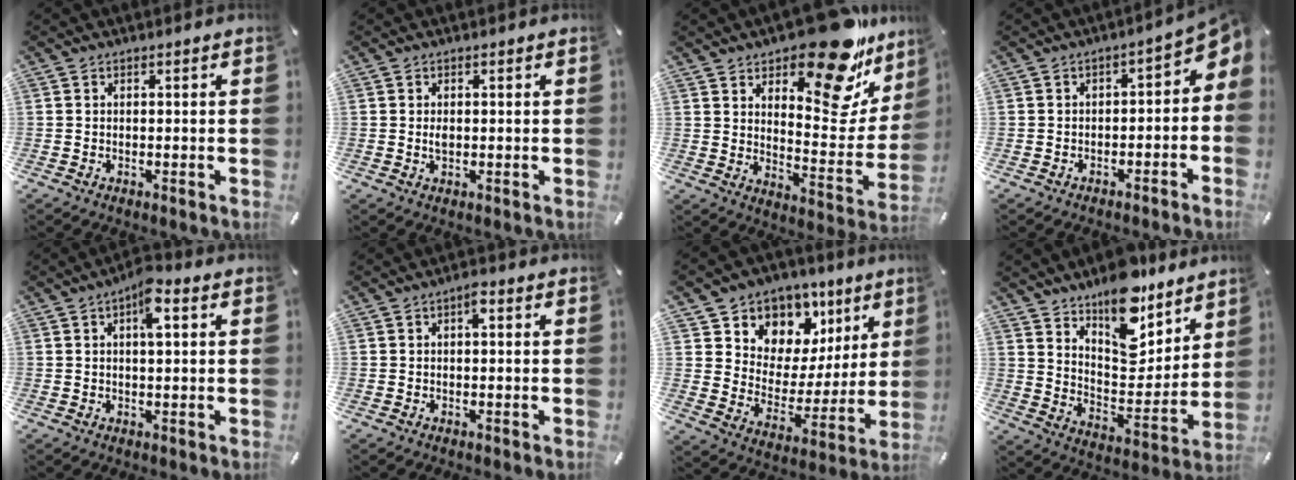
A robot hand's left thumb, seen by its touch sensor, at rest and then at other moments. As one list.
[{"total": 1.3, "force": [0.3, 0.7, 1.0], "torque": [-0.023, 0.004, 0.004]}, {"total": 19.7, "force": [15.0, 7.5, 10.4], "torque": [-0.133, -0.119, 0.247]}, {"total": 4.8, "force": [0.0, 3.0, 3.8], "torque": [-0.047, -0.009, -0.007]}, {"total": 5.8, "force": [1.9, 2.0, 5.1], "torque": [-0.081, 0.001, 0.025]}, {"total": 2.3, "force": [0.2, 0.8, 2.1], "torque": [-0.043, 0.010, 0.001]}, {"total": 8.8, "force": [5.2, 7.1, -0.6], "torque": [0.008, -0.073, 0.094]}, {"total": 16.0, "force": [12.4, 7.4, 6.9], "torque": [-0.092, -0.101, 0.220]}]